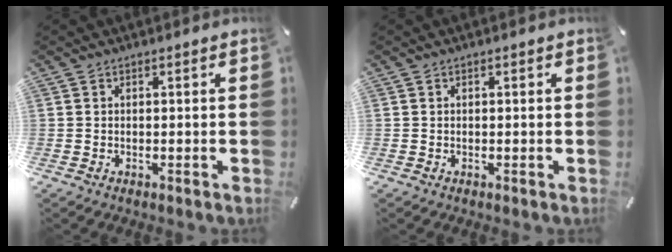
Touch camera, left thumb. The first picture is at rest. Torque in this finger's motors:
{"motor_torque": [-0.29, -0.49, -0.24, 0.33, -0.20]}